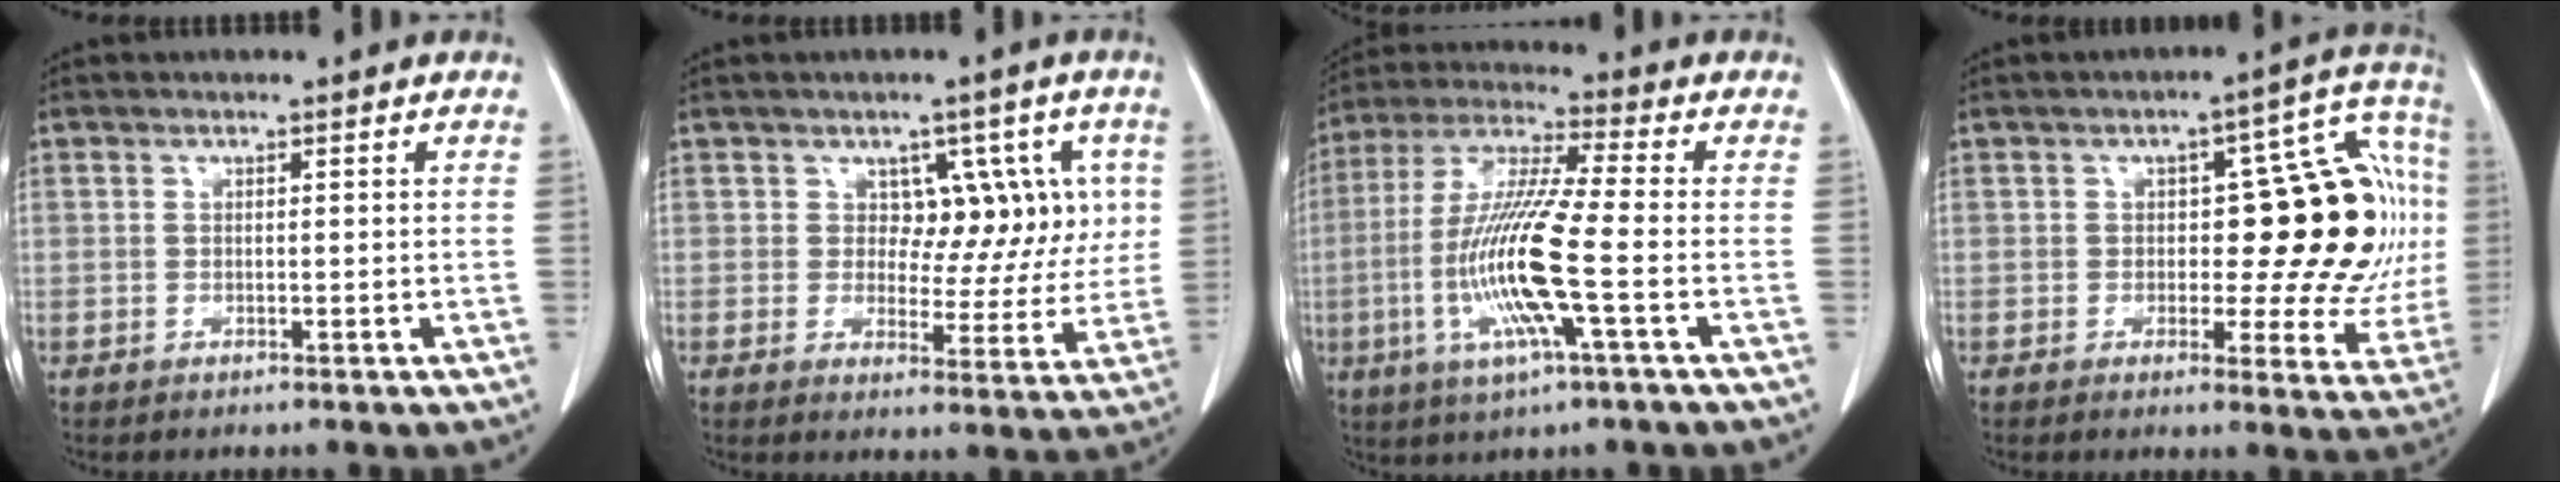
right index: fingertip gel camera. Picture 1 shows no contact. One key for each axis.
{"total": 7.3, "fx": 2.3, "fy": 5.3, "fz": 4.5, "tx": -0.030, "ty": 0.017, "tz": 0.033}
{"total": 14.5, "fx": -3.3, "fy": 0.5, "fz": 14.1, "tx": -0.295, "ty": -0.011, "tz": -0.072}
{"total": 18.4, "fx": 1.2, "fy": 7.6, "fz": 16.7, "tx": -0.188, "ty": 0.037, "tz": 0.016}